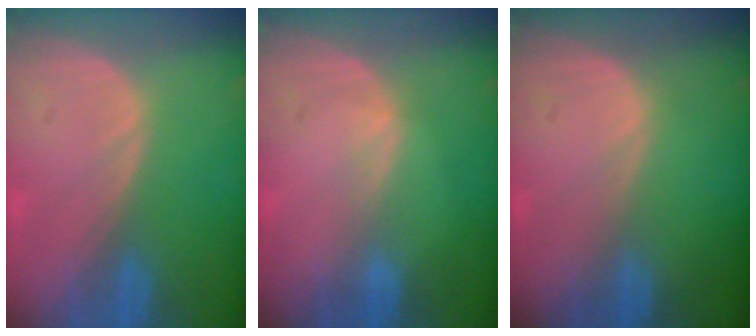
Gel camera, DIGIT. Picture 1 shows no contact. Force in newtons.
{"total": 0.9, "press": 0.8, "slide": 0.2}
{"total": 0.0}